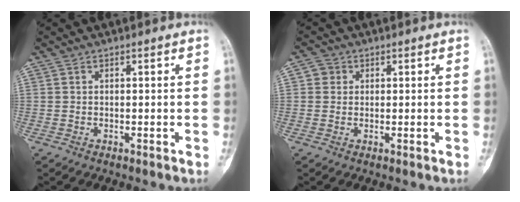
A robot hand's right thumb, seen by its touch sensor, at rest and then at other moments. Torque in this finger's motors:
{"motor_torque": [0.03, -0.33, 0.24, -0.03, -0.05]}